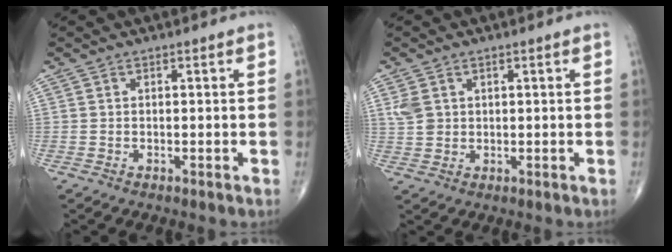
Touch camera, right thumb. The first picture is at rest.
{"total": 3.5, "force": [1.2, 2.7, 1.9], "torque": [-0.032, -0.003, 0.032]}